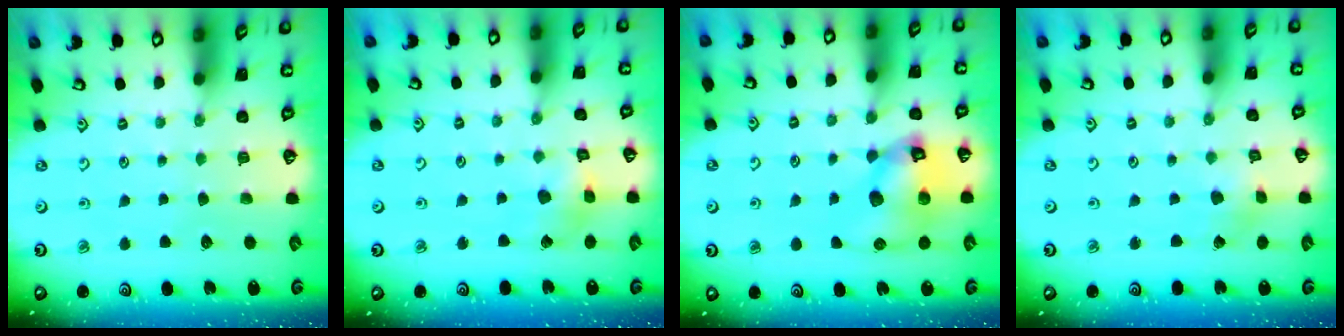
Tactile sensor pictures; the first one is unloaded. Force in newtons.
{"total": 5.8, "press": 5.8, "slide": 0.5}
{"total": 13.3, "press": 13.2, "slide": 1.6}
{"total": 2.0, "press": 2.0, "slide": 0.1}